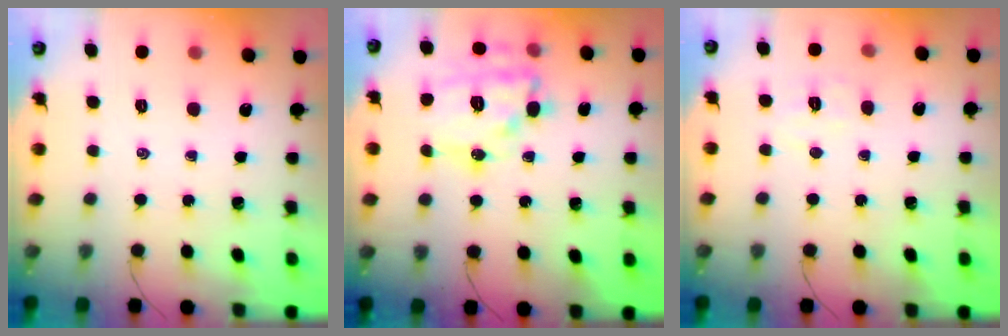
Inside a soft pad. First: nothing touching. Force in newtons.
{"total": 15.8, "press": 15.8, "slide": 0.6}
{"total": 4.6, "press": 4.5, "slide": 1.0}